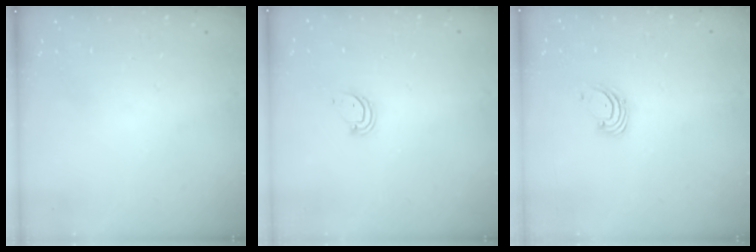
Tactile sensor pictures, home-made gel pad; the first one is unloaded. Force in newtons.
{"total": 3.4, "press": 3.4, "slide": 0.4}
{"total": 1.6, "press": 1.6, "slide": 0.1}